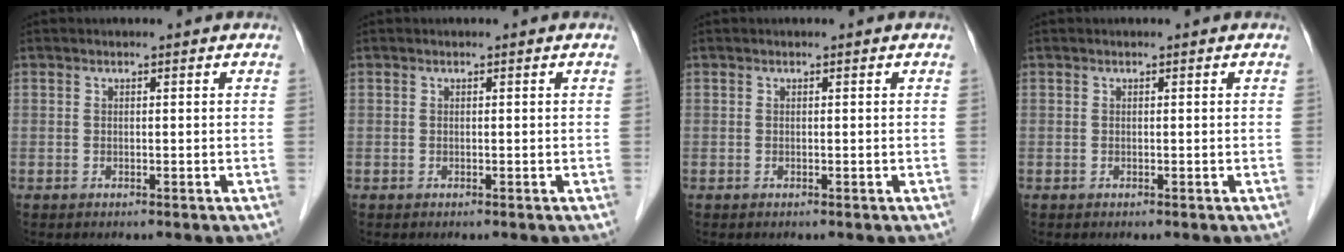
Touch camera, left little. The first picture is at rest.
{"total": 0.0}
{"total": 0.0}
{"total": 0.0}